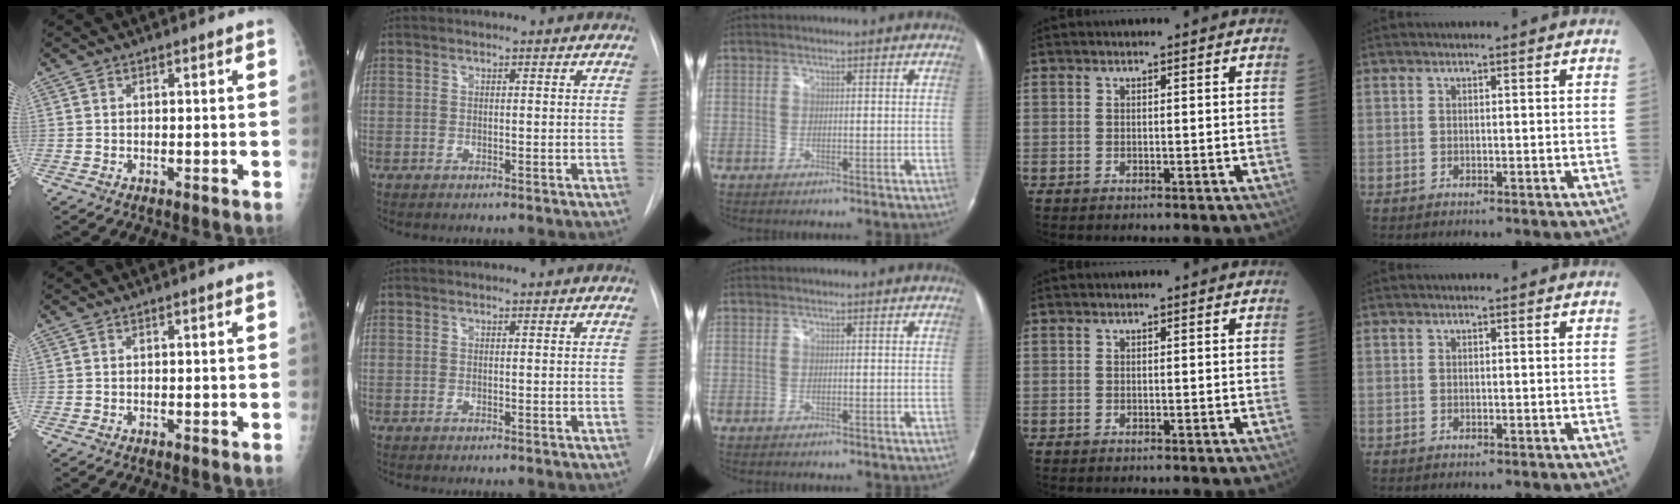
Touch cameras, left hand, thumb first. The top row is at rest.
{}